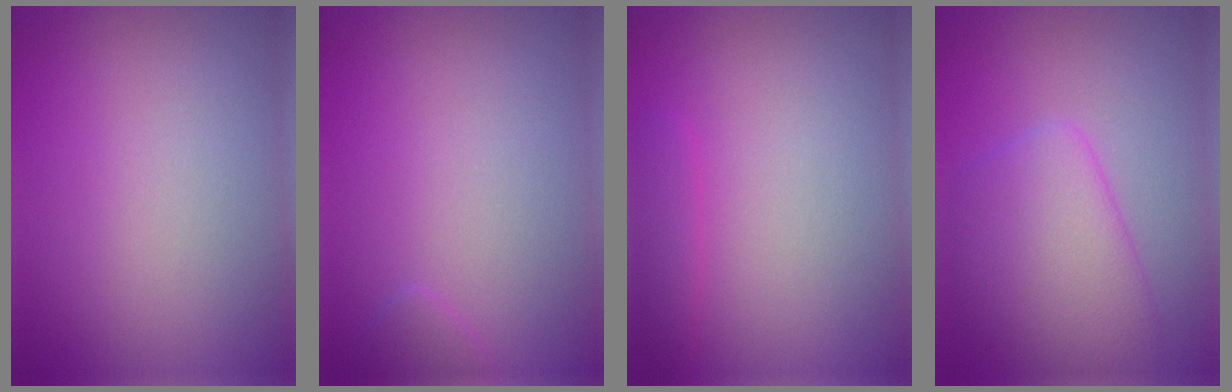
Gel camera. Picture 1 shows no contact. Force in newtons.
{"total": 0.8, "press": 0.8, "slide": 0.1}
{"total": 1.5, "press": 1.5, "slide": 0.2}
{"total": 5.5, "press": 5.4, "slide": 0.2}